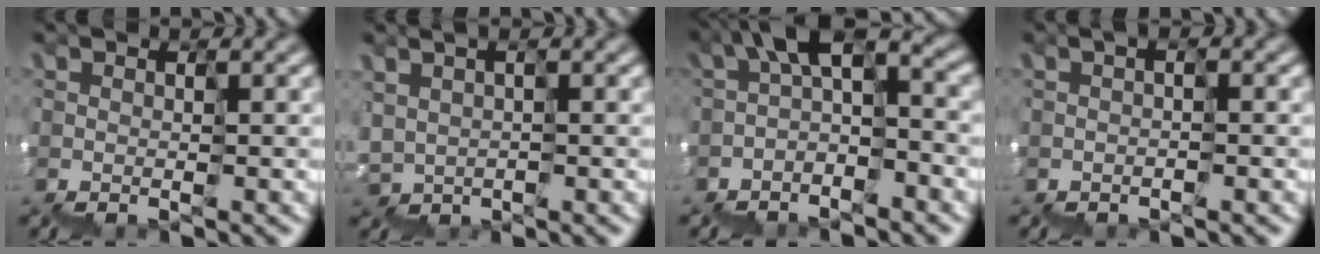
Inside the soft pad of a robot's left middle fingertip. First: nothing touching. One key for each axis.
{"total": 3.2, "fx": 2.2, "fy": -0.1, "fz": -2.3, "tx": 0.032, "ty": 0.020, "tz": 0.047}
{"total": 4.1, "fx": -1.0, "fy": 1.9, "fz": 3.4, "tx": -0.072, "ty": 0.017, "tz": -0.015}
{"total": 1.3, "fx": -0.9, "fy": -0.8, "fz": -0.6, "tx": 0.005, "ty": 0.003, "tz": -0.014}